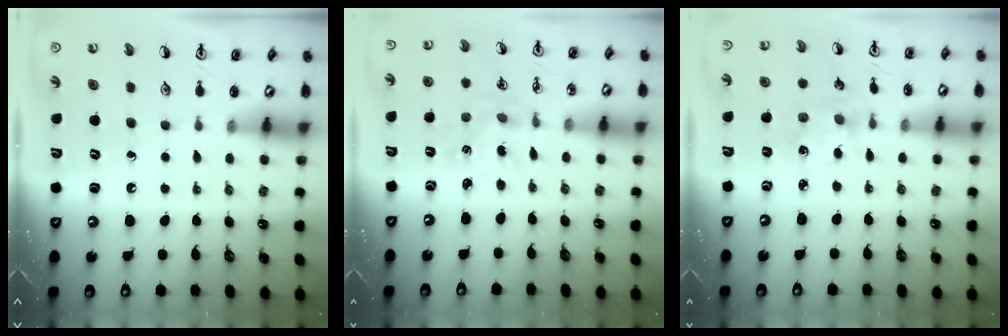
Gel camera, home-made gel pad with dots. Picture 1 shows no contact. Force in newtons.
{"total": 0.0}
{"total": 1.5, "press": 1.5, "slide": 0.1}